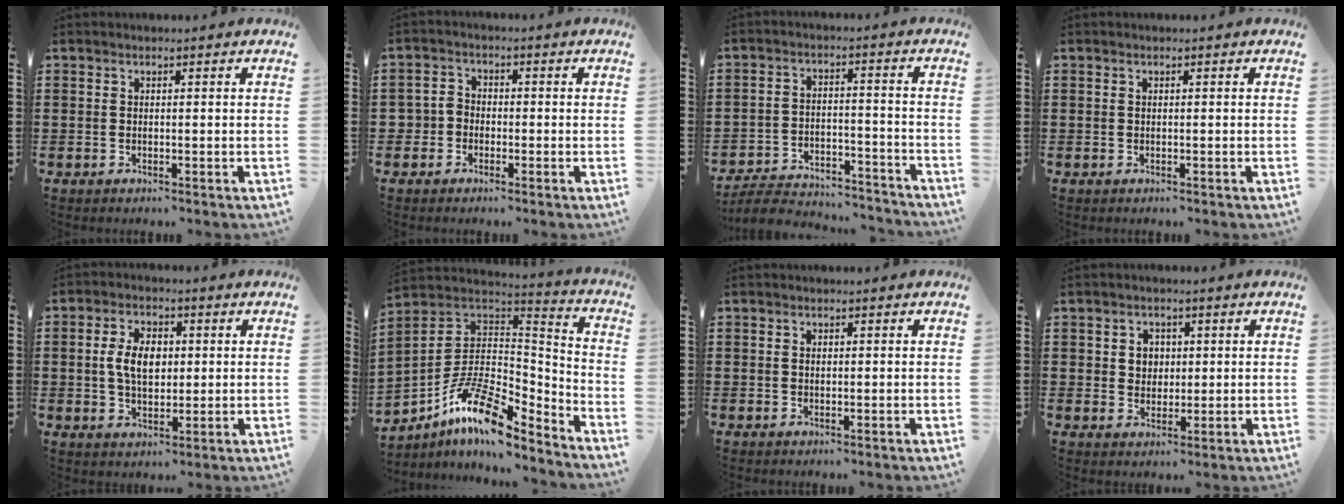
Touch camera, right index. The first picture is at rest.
{"total": 2.7, "force": [-1.6, 2.1, 0.2], "torque": [-0.022, 0.003, -0.040]}
{"total": 5.9, "force": [-5.7, 1.2, 1.4], "torque": [-0.034, 0.009, -0.113]}
{"total": 0.0}
{"total": 6.2, "force": [0.5, 3.8, 4.9], "torque": [-0.109, 0.006, 0.000]}
{"total": 13.5, "force": [-7.7, 5.2, 9.7], "torque": [-0.197, 0.013, -0.144]}
{"total": 0.6, "force": [0.2, 0.4, 0.4], "torque": [-0.011, 0.001, 0.003]}
{"total": 2.9, "force": [0.6, 2.7, 0.9], "torque": [-0.029, 0.011, 0.006]}